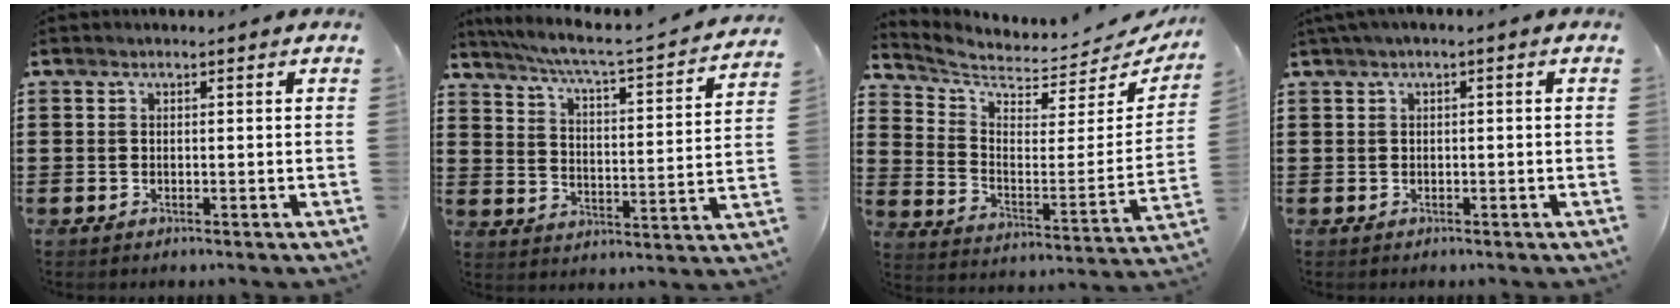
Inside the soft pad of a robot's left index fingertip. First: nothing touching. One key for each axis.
{"total": 4.5, "fx": 3.9, "fy": -0.5, "fz": 2.2, "tx": -0.063, "ty": -0.039, "tz": 0.054}
{"total": 4.6, "fx": 4.3, "fy": 0.8, "fz": 1.6, "tx": -0.058, "ty": -0.050, "tz": 0.068}
{"total": 1.1, "fx": -0.4, "fy": 0.1, "fz": 1.0, "tx": -0.015, "ty": -0.004, "tz": -0.007}